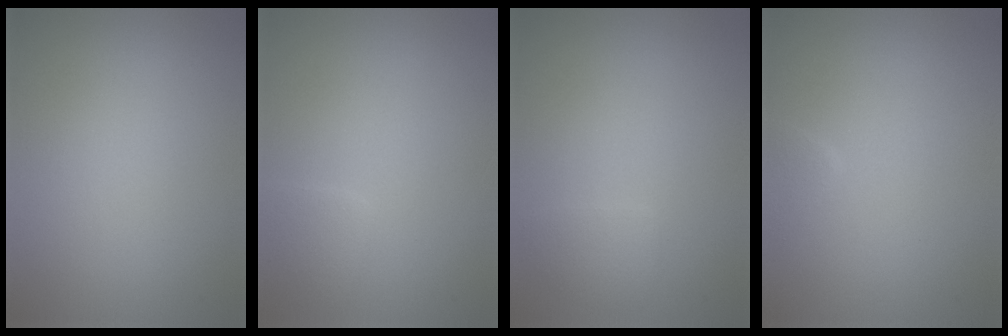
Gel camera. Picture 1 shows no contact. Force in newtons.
{"total": 1.4, "press": 1.4, "slide": 0.0}
{"total": 1.3, "press": 1.3, "slide": 0.1}
{"total": 1.0, "press": 1.0, "slide": 0.1}